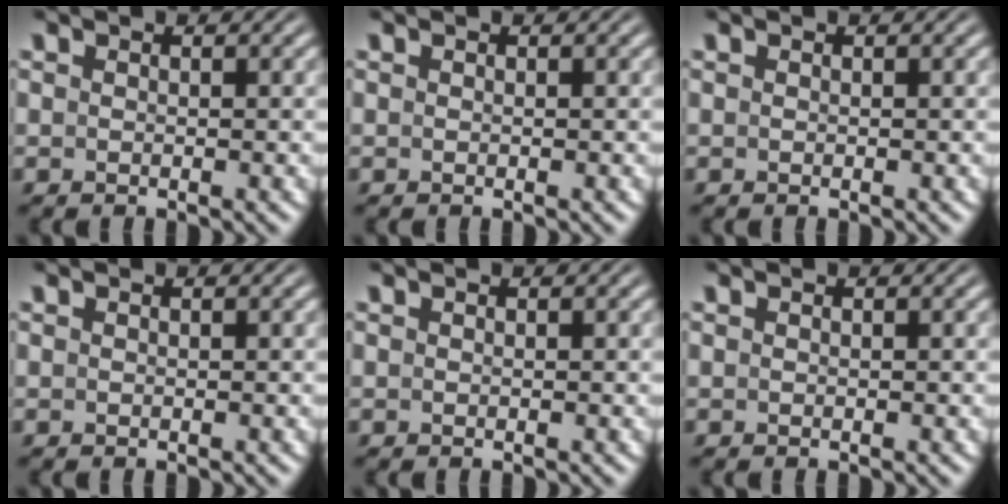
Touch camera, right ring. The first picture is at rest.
{"total": 0.0}
{"total": 0.0}
{"total": 0.0}
{"total": 0.0}
{"total": 0.0}